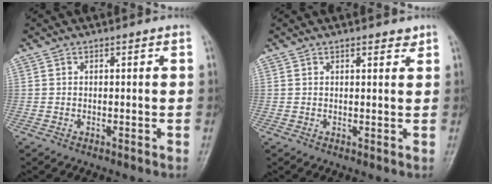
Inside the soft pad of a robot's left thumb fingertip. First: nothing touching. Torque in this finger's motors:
{"motor_torque": [-0.18, -0.11, -0.42, -0.18, 0.05]}